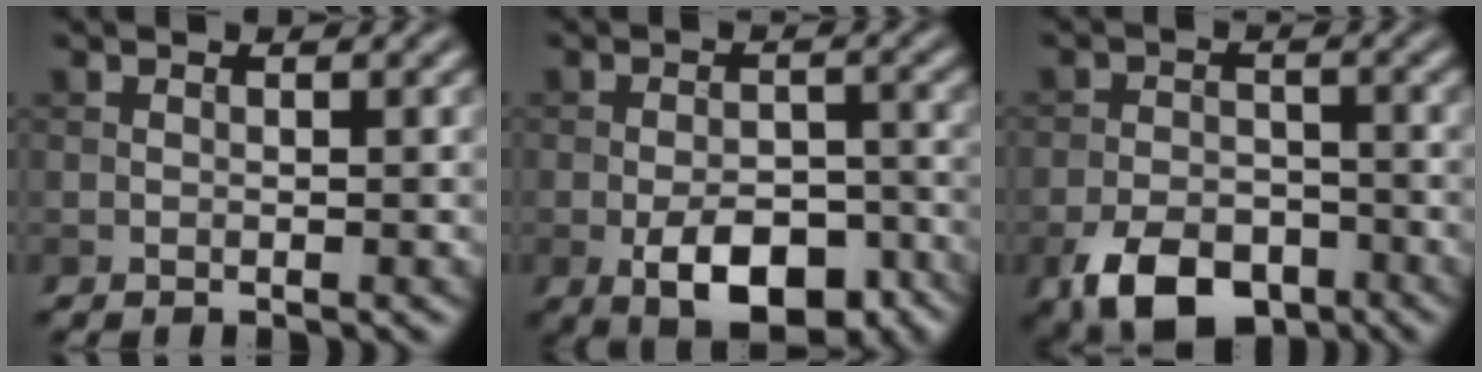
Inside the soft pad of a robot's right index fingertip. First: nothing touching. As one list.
[{"total": 8.2, "force": [-4.0, 4.1, 5.8], "torque": [-0.089, -0.008, -0.060]}, {"total": 7.2, "force": [-4.2, 4.2, 4.1], "torque": [-0.072, -0.007, -0.074]}]